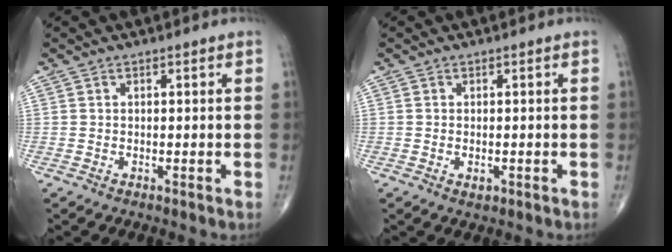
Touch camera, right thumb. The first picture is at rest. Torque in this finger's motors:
{"motor_torque": [-0.52, -0.14, -0.43, -0.02, 0.04]}